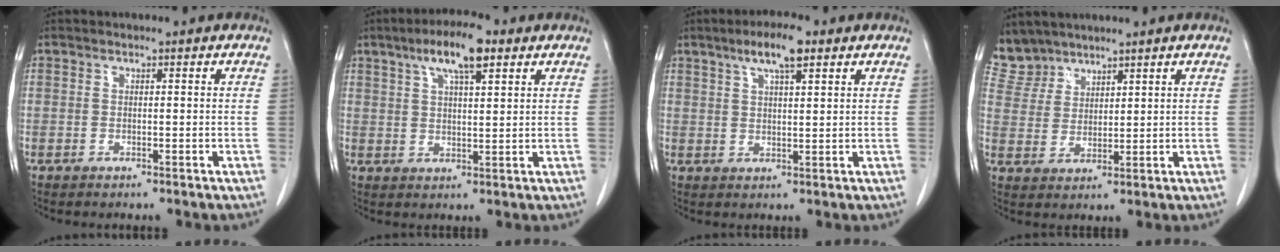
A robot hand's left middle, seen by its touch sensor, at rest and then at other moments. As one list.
[{"total": 8.0, "force": [4.6, 1.7, 6.4], "torque": [-0.118, 0.016, 0.076]}, {"total": 6.2, "force": [3.7, 1.1, 4.8], "torque": [-0.090, 0.010, 0.061]}, {"total": 5.2, "force": [4.8, 1.8, -0.5], "torque": [0.007, 0.004, 0.108]}]